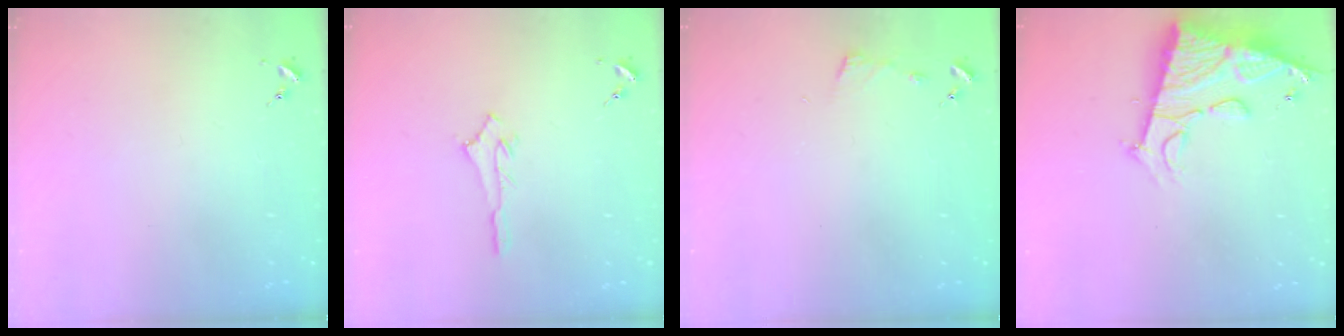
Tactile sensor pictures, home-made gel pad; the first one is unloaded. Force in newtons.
{"total": 2.6, "press": 2.6, "slide": 0.4}
{"total": 2.9, "press": 2.9, "slide": 0.3}
{"total": 14.3, "press": 14.2, "slide": 1.3}